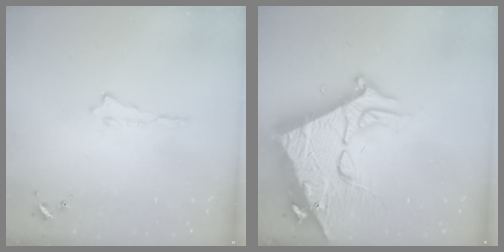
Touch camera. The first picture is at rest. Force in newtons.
{"total": 15.8, "press": 15.7, "slide": 1.8}